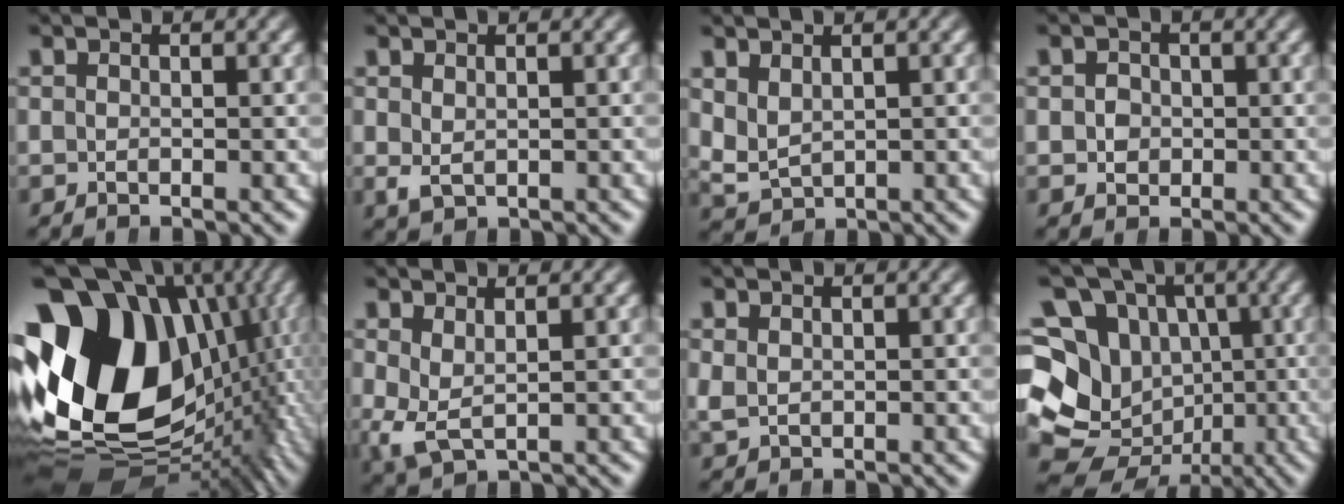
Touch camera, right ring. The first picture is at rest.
{"total": 0.6, "force": [0.4, 0.0, 0.4], "torque": [-0.011, -0.014, 0.022]}
{"total": 2.7, "force": [1.0, 2.2, 1.1], "torque": [-0.050, -0.022, 0.037]}
{"total": 1.2, "force": [0.0, 1.2, 0.1], "torque": [-0.007, -0.007, 0.003]}
{"total": 28.6, "force": [-1.4, 19.8, 20.6], "torque": [-0.342, -0.059, 0.005]}
{"total": 2.8, "force": [0.1, 2.0, 2.0], "torque": [-0.064, -0.030, 0.020]}
{"total": 1.0, "force": [0.6, 0.6, 0.5], "torque": [-0.019, -0.011, 0.022]}
{"total": 18.2, "force": [-1.9, 16.3, 7.9], "torque": [-0.176, -0.071, -0.024]}